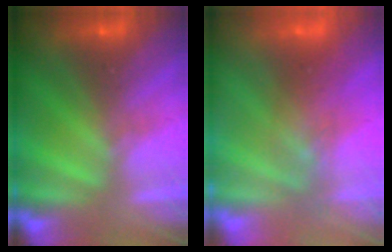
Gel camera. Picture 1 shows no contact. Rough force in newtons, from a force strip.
{"total": 2.7}